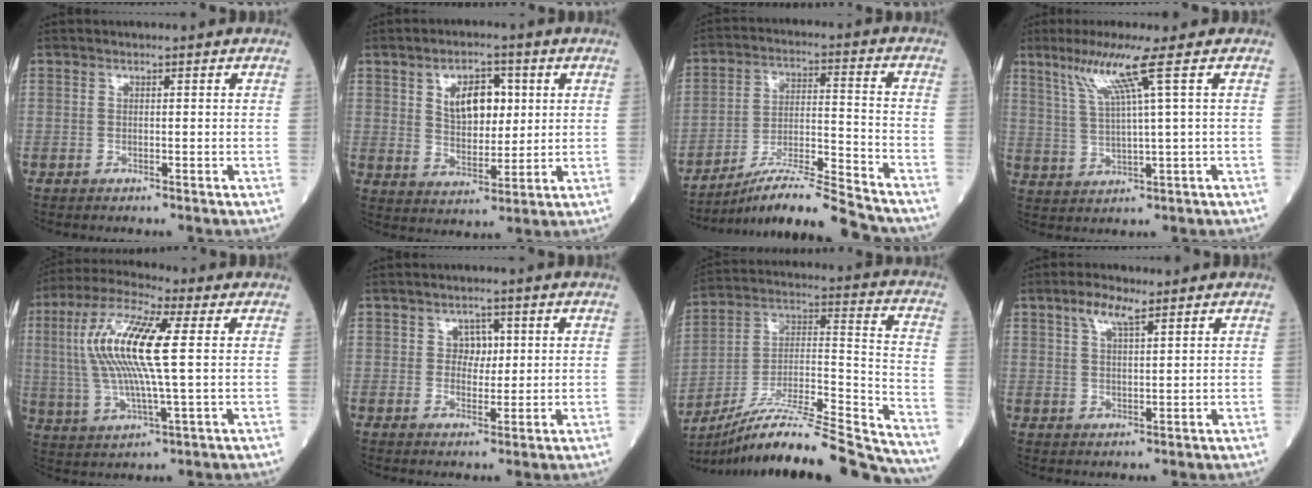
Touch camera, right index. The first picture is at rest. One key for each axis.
{"total": 7.8, "fx": 2.6, "fy": 4.2, "fz": 6.1, "tx": -0.102, "ty": 0.008, "tz": 0.052}
{"total": 13.6, "fx": -12.6, "fy": -0.5, "fz": 5.3, "tx": -0.090, "ty": 0.011, "tz": -0.216}
{"total": 7.3, "fx": 3.9, "fy": -1.8, "fz": 5.9, "tx": -0.121, "ty": 0.002, "tz": 0.083}
{"total": 14.4, "fx": 2.2, "fy": 2.0, "fz": 14.1, "tx": -0.300, "ty": 0.014, "tz": 0.039}
{"total": 2.9, "fx": 1.0, "fy": 2.2, "fz": 1.7, "tx": -0.017, "ty": 0.002, "tz": 0.015}
{"total": 26.6, "fx": -24.1, "fy": 0.3, "fz": 11.2, "tx": -0.155, "ty": -0.007, "tz": -0.380}
{"total": 4.4, "fx": 2.9, "fy": 1.0, "fz": 3.2, "tx": -0.067, "ty": 0.008, "tz": 0.057}